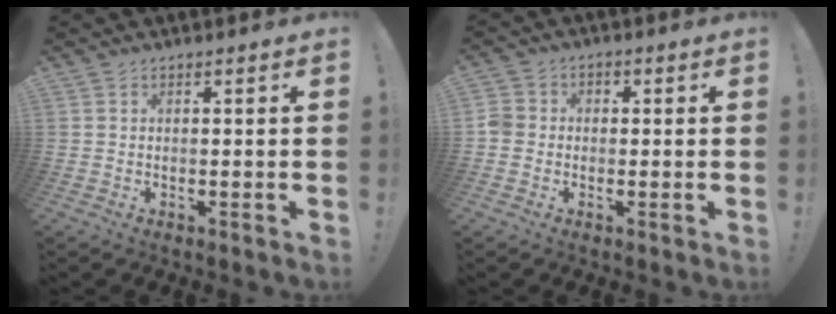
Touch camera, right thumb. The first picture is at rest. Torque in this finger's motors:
{"motor_torque": [0.31, 0.48, 0.28, -0.17, -0.02]}